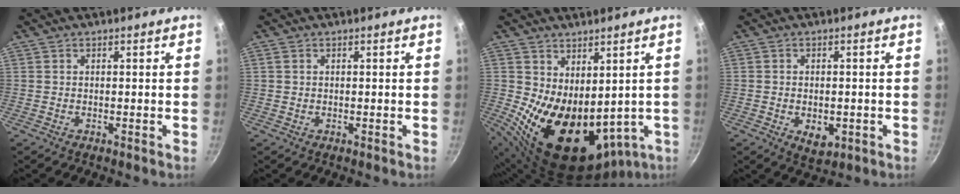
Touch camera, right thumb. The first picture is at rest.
{"total": 0.8, "force": [0.3, 0.6, 0.5], "torque": [-0.008, 0.002, 0.005]}
{"total": 17.8, "force": [0.3, 11.0, 14.0], "torque": [-0.204, -0.027, 0.044]}
{"total": 5.1, "force": [-1.4, 3.1, 3.8], "torque": [-0.049, -0.003, -0.011]}